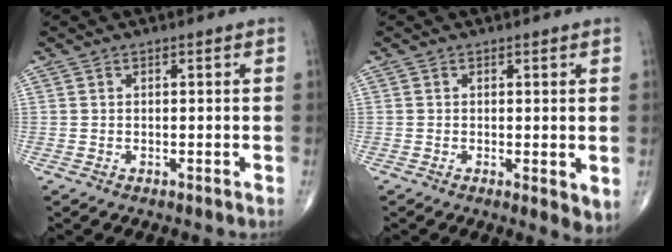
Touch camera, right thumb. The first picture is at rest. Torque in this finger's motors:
{"motor_torque": [-0.21, 0.22, -0.13, -0.05, 0.01]}